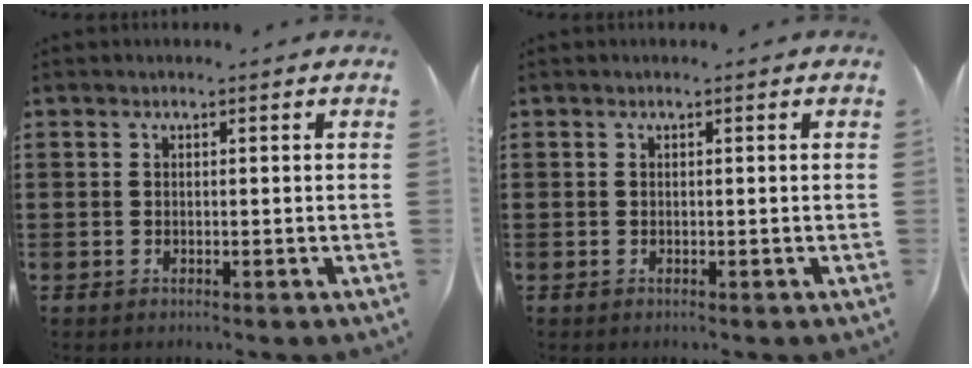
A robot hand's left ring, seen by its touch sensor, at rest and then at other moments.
{"total": 0.0}